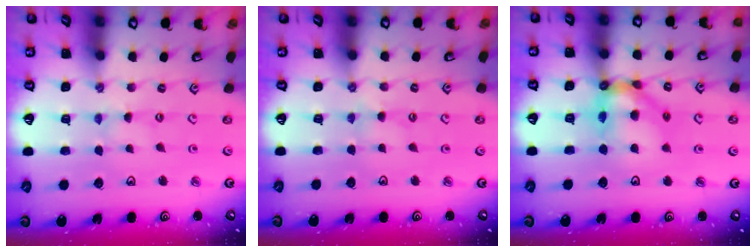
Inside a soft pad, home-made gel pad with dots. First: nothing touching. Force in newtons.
{"total": 1.7, "press": 1.7, "slide": 0.4}
{"total": 12.6, "press": 12.5, "slide": 1.4}